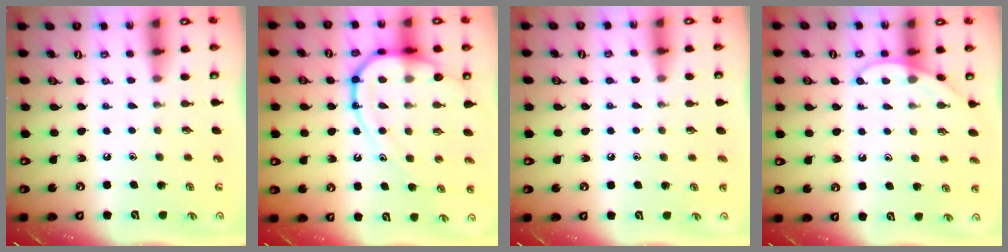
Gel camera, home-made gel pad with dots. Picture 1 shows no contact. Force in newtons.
{"total": 14.9, "press": 14.8, "slide": 1.6}
{"total": 2.9, "press": 2.9, "slide": 0.4}
{"total": 6.5, "press": 6.4, "slide": 0.6}